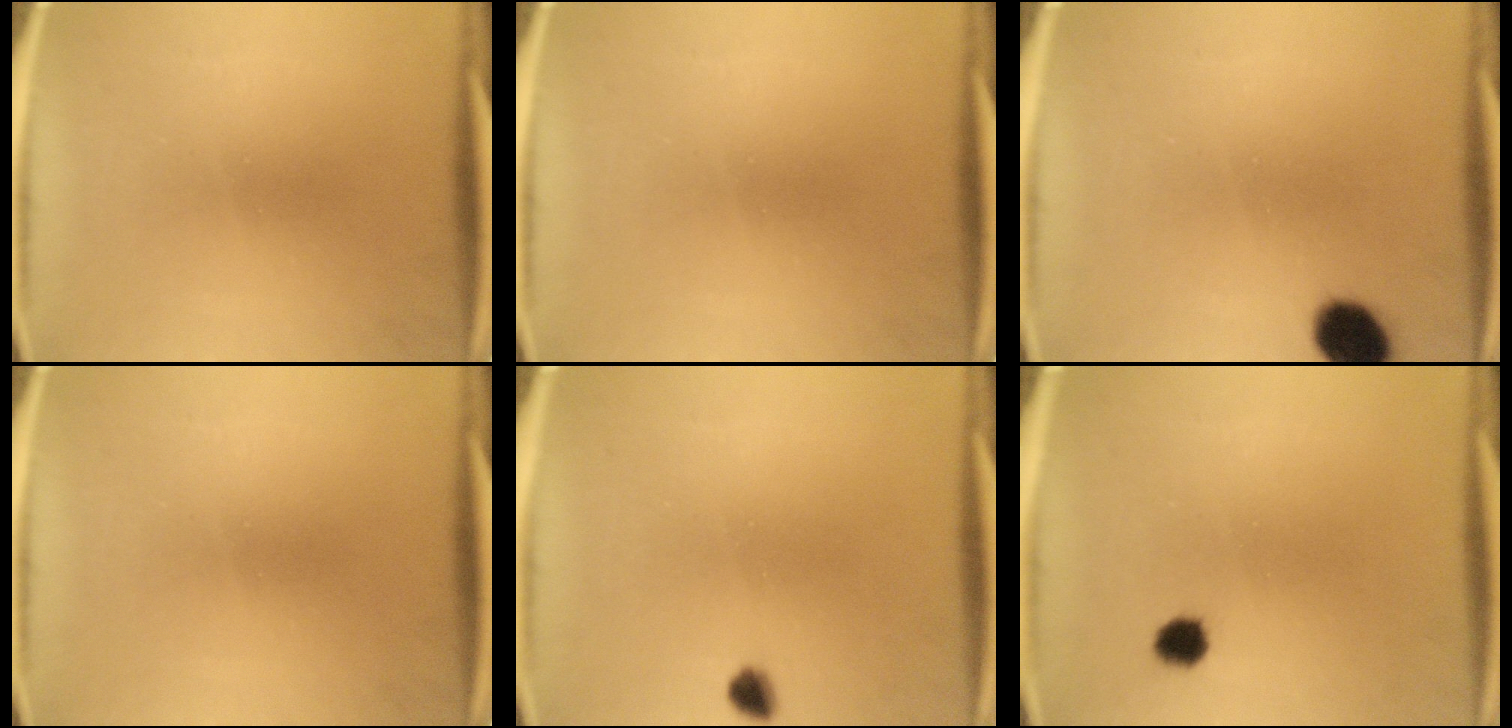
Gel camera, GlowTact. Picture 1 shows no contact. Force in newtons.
{"total": 0.0}
{"total": 7.4}
{"total": 0.0}
{"total": 2.4}
{"total": 2.7}